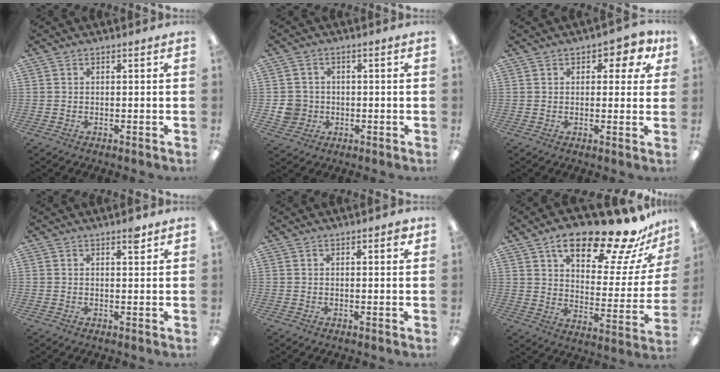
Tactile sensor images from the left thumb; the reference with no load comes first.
{"total": 5.8, "force": [-0.9, 5.5, 1.6], "torque": [-0.031, 0.013, -0.012]}
{"total": 4.4, "force": [1.8, 2.6, 3.0], "torque": [-0.038, 0.001, 0.029]}
{"total": 2.8, "force": [2.1, 0.9, 1.7], "torque": [-0.012, -0.008, 0.031]}
{"total": 1.5, "force": [1.0, 0.6, 0.9], "torque": [-0.010, -0.001, 0.016]}
{"total": 21.8, "force": [16.2, 7.0, 12.8], "torque": [-0.185, -0.109, 0.266]}